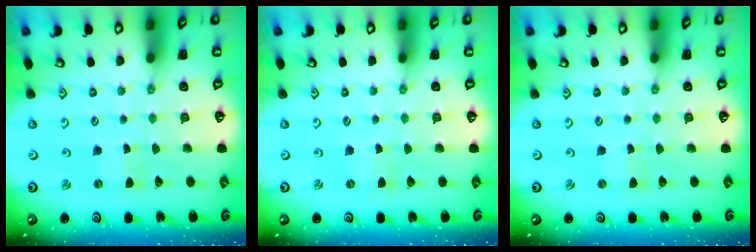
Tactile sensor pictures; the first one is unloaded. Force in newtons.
{"total": 0.0}
{"total": 0.0}